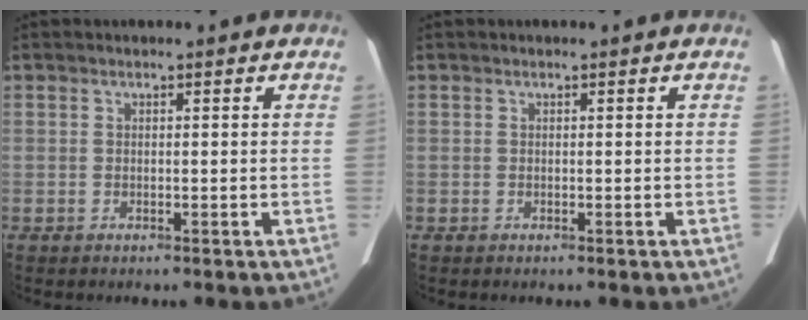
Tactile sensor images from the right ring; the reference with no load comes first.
{"total": 0.0}